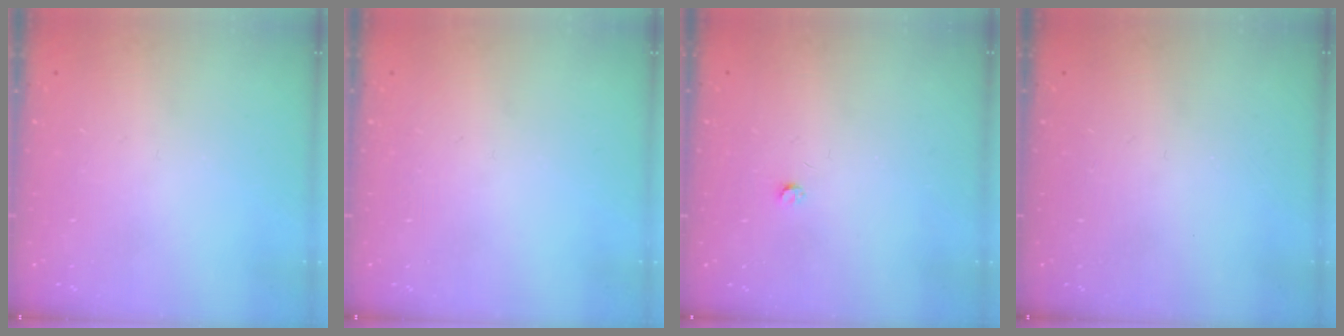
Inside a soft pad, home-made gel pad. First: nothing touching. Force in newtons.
{"total": 0.0}
{"total": 2.5, "press": 2.5, "slide": 0.4}
{"total": 0.0}